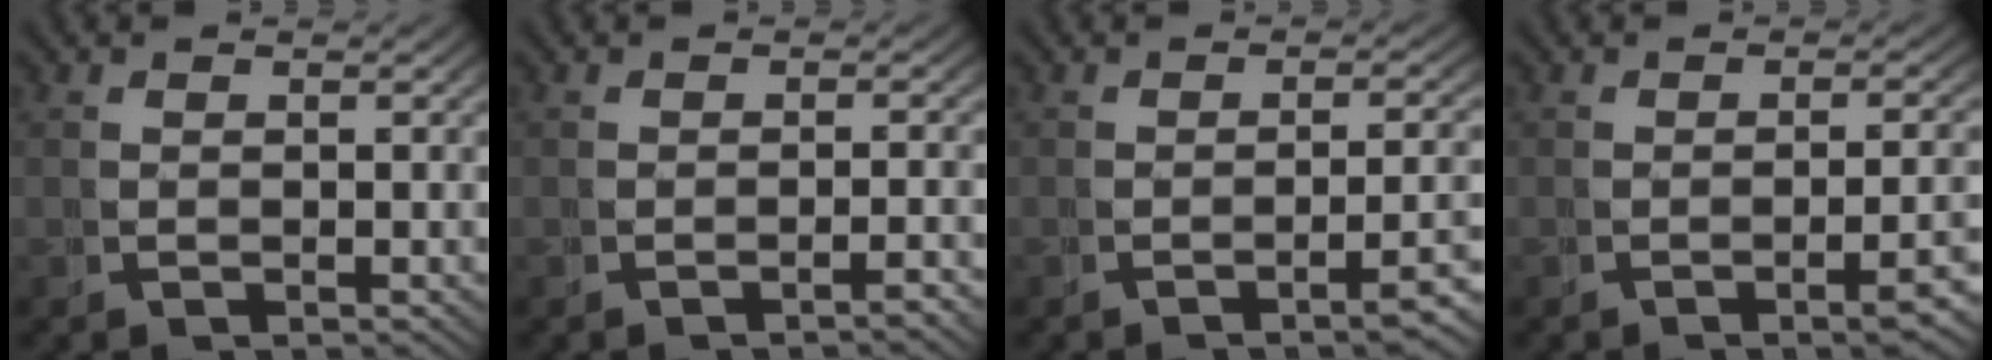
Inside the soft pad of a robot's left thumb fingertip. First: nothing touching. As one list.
[{"total": 1.2, "force": [-0.9, -0.3, 0.7], "torque": [-0.012, 0.005, -0.015]}, {"total": 3.3, "force": [-1.7, 0.3, 2.8], "torque": [-0.032, 0.007, -0.028]}, {"total": 2.9, "force": [-1.3, 0.2, 2.6], "torque": [-0.030, 0.009, -0.023]}]